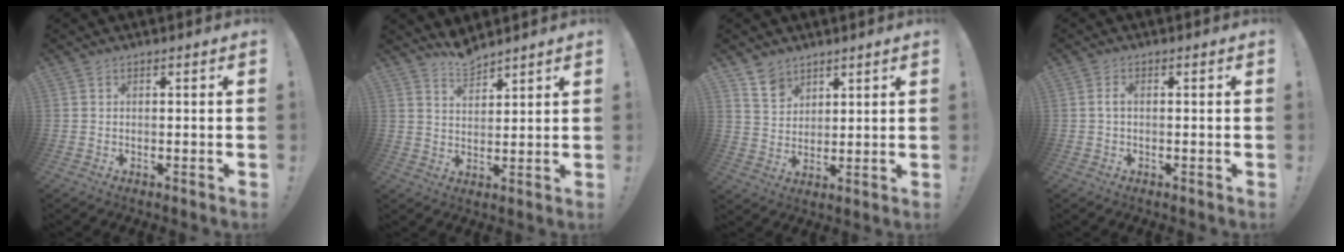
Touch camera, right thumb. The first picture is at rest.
{"total": 5.6, "force": [5.2, 1.5, 1.3], "torque": [-0.024, -0.036, 0.096]}
{"total": 7.3, "force": [5.5, 4.5, 1.5], "torque": [-0.020, -0.040, 0.105]}
{"total": 1.6, "force": [-0.1, 0.6, 1.5], "torque": [-0.033, 0.008, -0.003]}